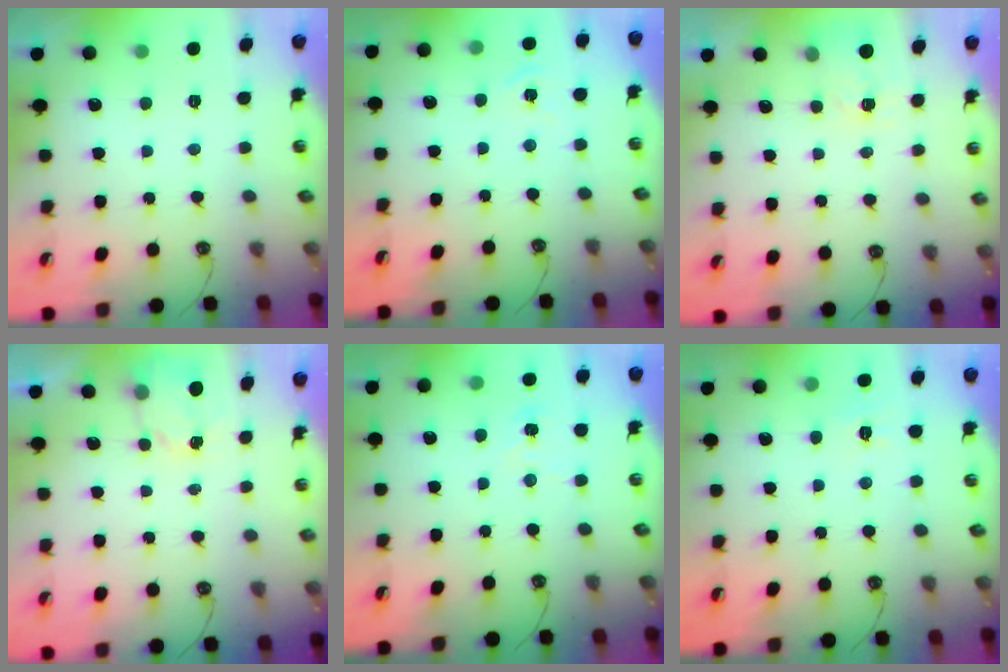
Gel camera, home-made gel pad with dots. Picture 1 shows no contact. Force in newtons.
{"total": 4.7, "press": 4.7, "slide": 0.5}
{"total": 3.5, "press": 3.5, "slide": 0.4}
{"total": 2.6, "press": 2.6, "slide": 0.3}
{"total": 3.7, "press": 3.7, "slide": 0.4}
{"total": 3.8, "press": 3.8, "slide": 0.6}